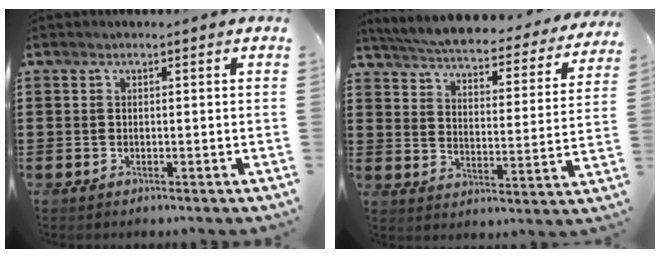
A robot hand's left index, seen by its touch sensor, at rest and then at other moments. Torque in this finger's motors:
{"motor_torque": [1.25, -0.89, 0.33, 0.16]}